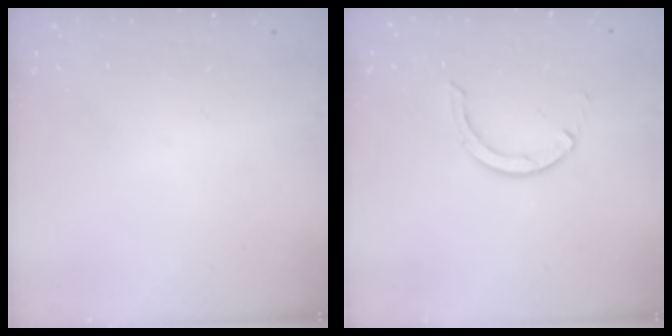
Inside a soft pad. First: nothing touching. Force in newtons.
{"total": 2.9, "press": 2.9, "slide": 0.4}